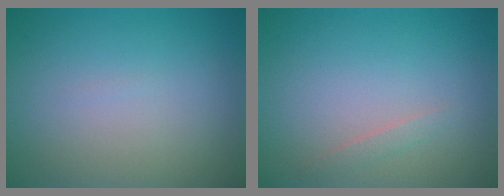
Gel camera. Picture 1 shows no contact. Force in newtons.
{"total": 0.8, "press": 0.8, "slide": 0.0}